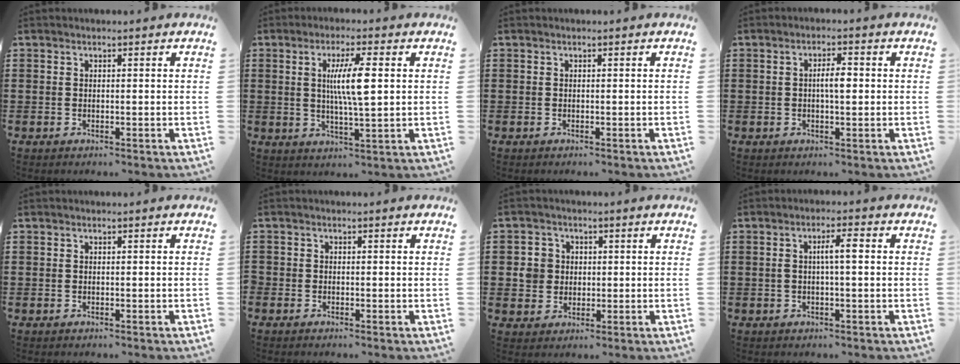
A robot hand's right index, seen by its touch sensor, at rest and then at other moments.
{"total": 7.4, "force": [1.3, 1.0, 7.2], "torque": [-0.143, -0.002, 0.015]}
{"total": 0.0}
{"total": 3.2, "force": [0.1, 0.9, 3.0], "torque": [-0.057, 0.001, -0.001]}
{"total": 0.0}
{"total": 0.7, "force": [-0.6, 0.3, 0.1], "torque": [-0.003, 0.001, -0.014]}
{"total": 4.3, "force": [0.2, 4.1, 1.4], "torque": [-0.042, 0.013, 0.003]}
{"total": 3.3, "force": [0.0, 0.5, 3.2], "torque": [-0.061, 0.005, -0.003]}